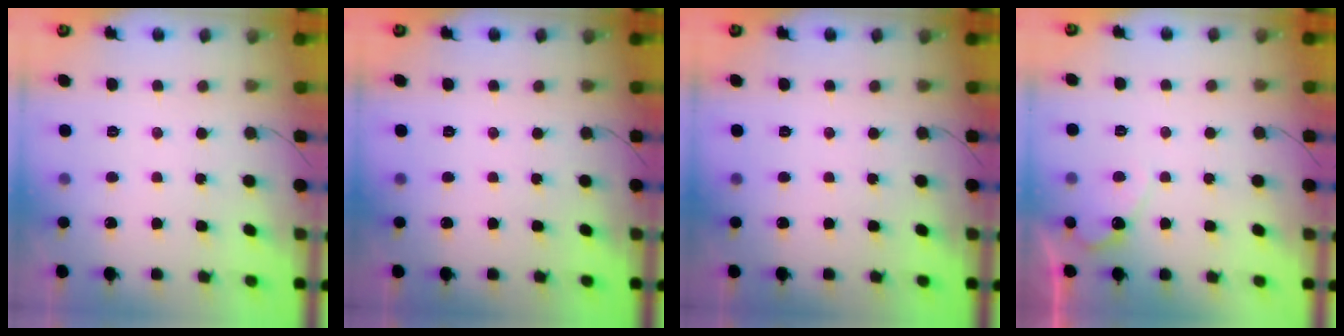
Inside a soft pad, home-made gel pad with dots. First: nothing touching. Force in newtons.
{"total": 0.0}
{"total": 0.0}
{"total": 5.6, "press": 5.6, "slide": 0.3}